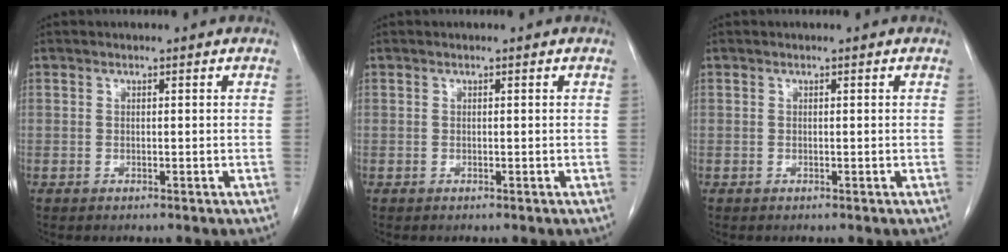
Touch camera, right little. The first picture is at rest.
{"total": 0.0}
{"total": 0.0}